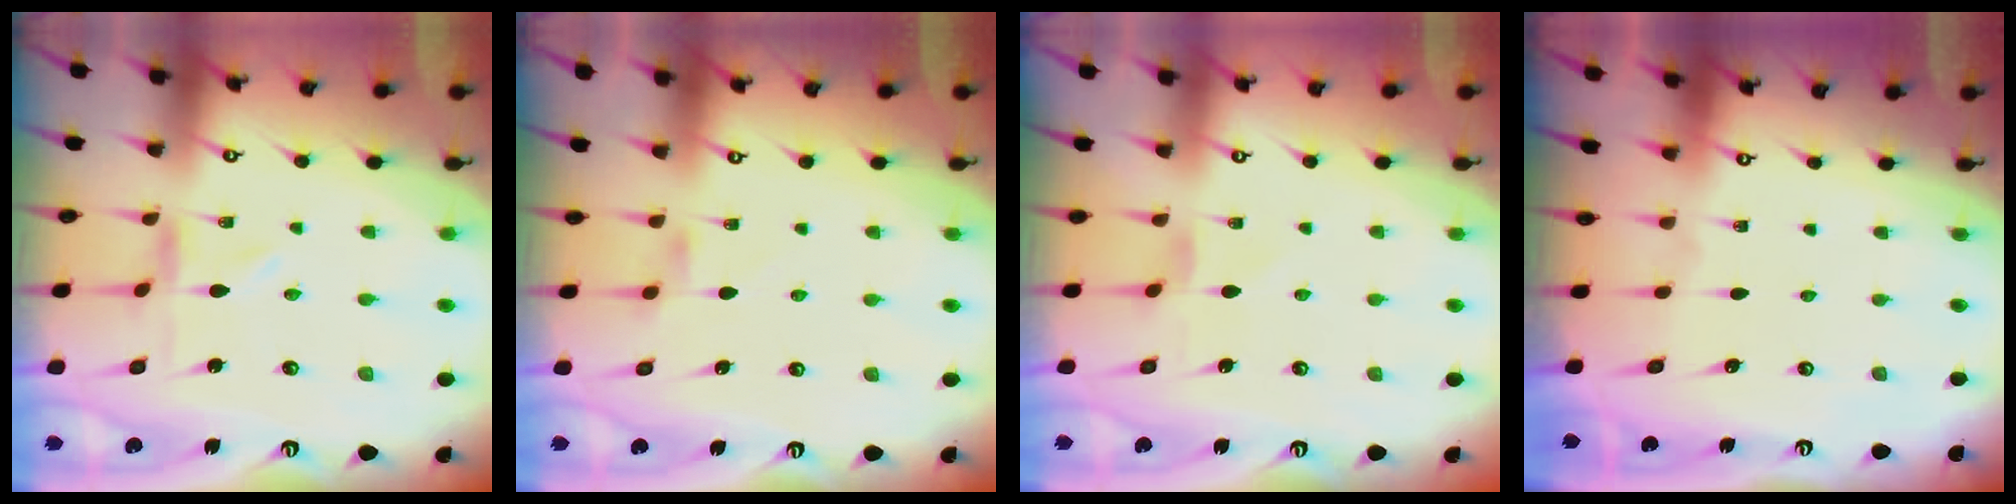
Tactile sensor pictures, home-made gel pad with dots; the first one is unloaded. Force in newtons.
{"total": 1.6, "press": 1.6, "slide": 0.4}
{"total": 2.5, "press": 2.5, "slide": 0.5}
{"total": 0.0}